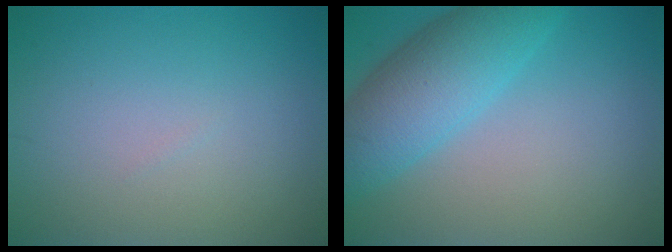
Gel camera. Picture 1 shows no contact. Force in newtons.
{"total": 6.7, "press": 6.6, "slide": 0.2}